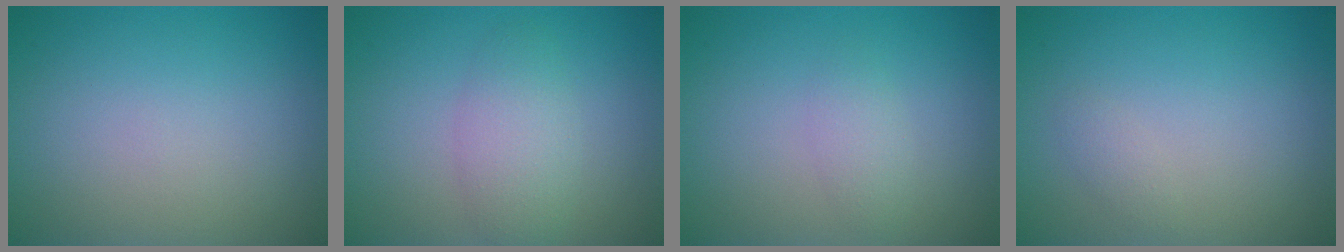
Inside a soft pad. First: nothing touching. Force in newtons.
{"total": 3.1, "press": 3.1, "slide": 0.1}
{"total": 1.4, "press": 1.4, "slide": 0.0}
{"total": 0.7, "press": 0.7, "slide": 0.0}